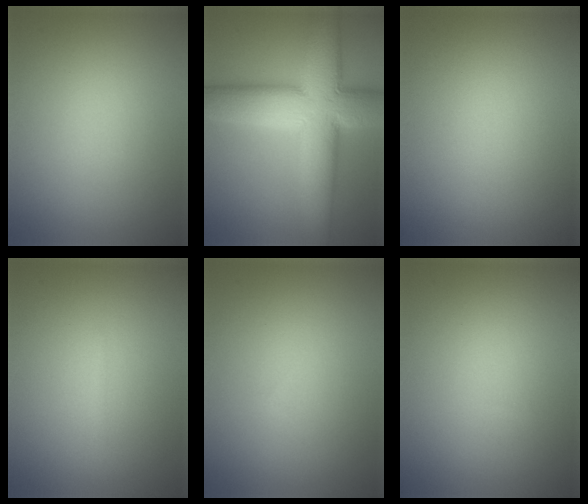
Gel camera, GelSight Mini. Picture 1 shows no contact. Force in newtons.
{"total": 12.8, "press": 12.8, "slide": 0.6}
{"total": 0.0}
{"total": 0.8, "press": 0.7, "slide": 0.1}
{"total": 0.0}
{"total": 0.0}